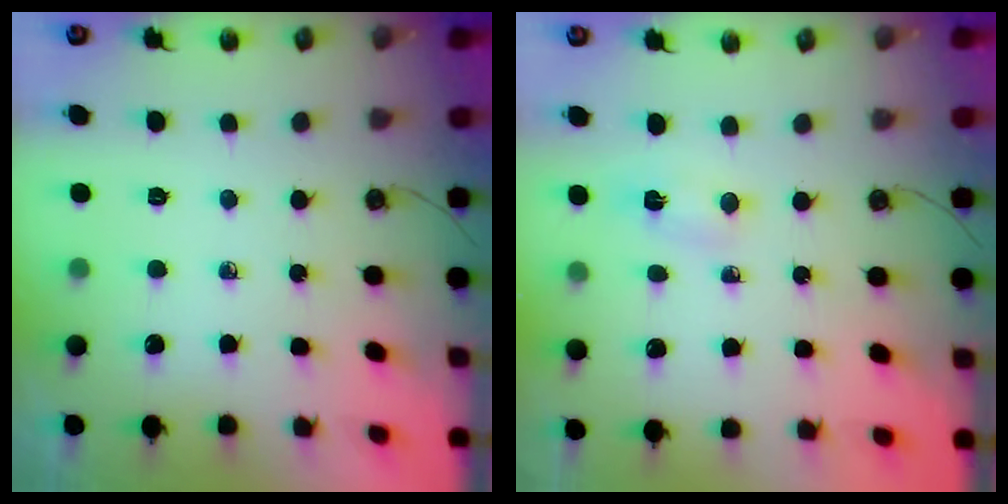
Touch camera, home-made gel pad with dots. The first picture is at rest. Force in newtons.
{"total": 4.9, "press": 1.9, "slide": 4.6}